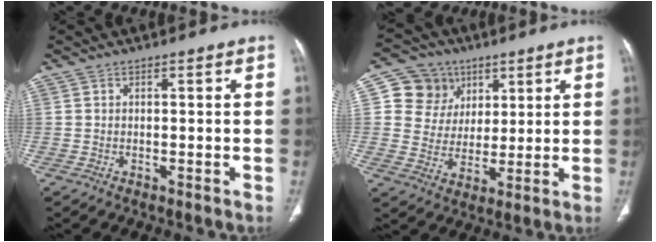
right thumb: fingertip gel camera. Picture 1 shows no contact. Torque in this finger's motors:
{"motor_torque": [0.09, 0.75, 0.10, -0.27, -0.08]}